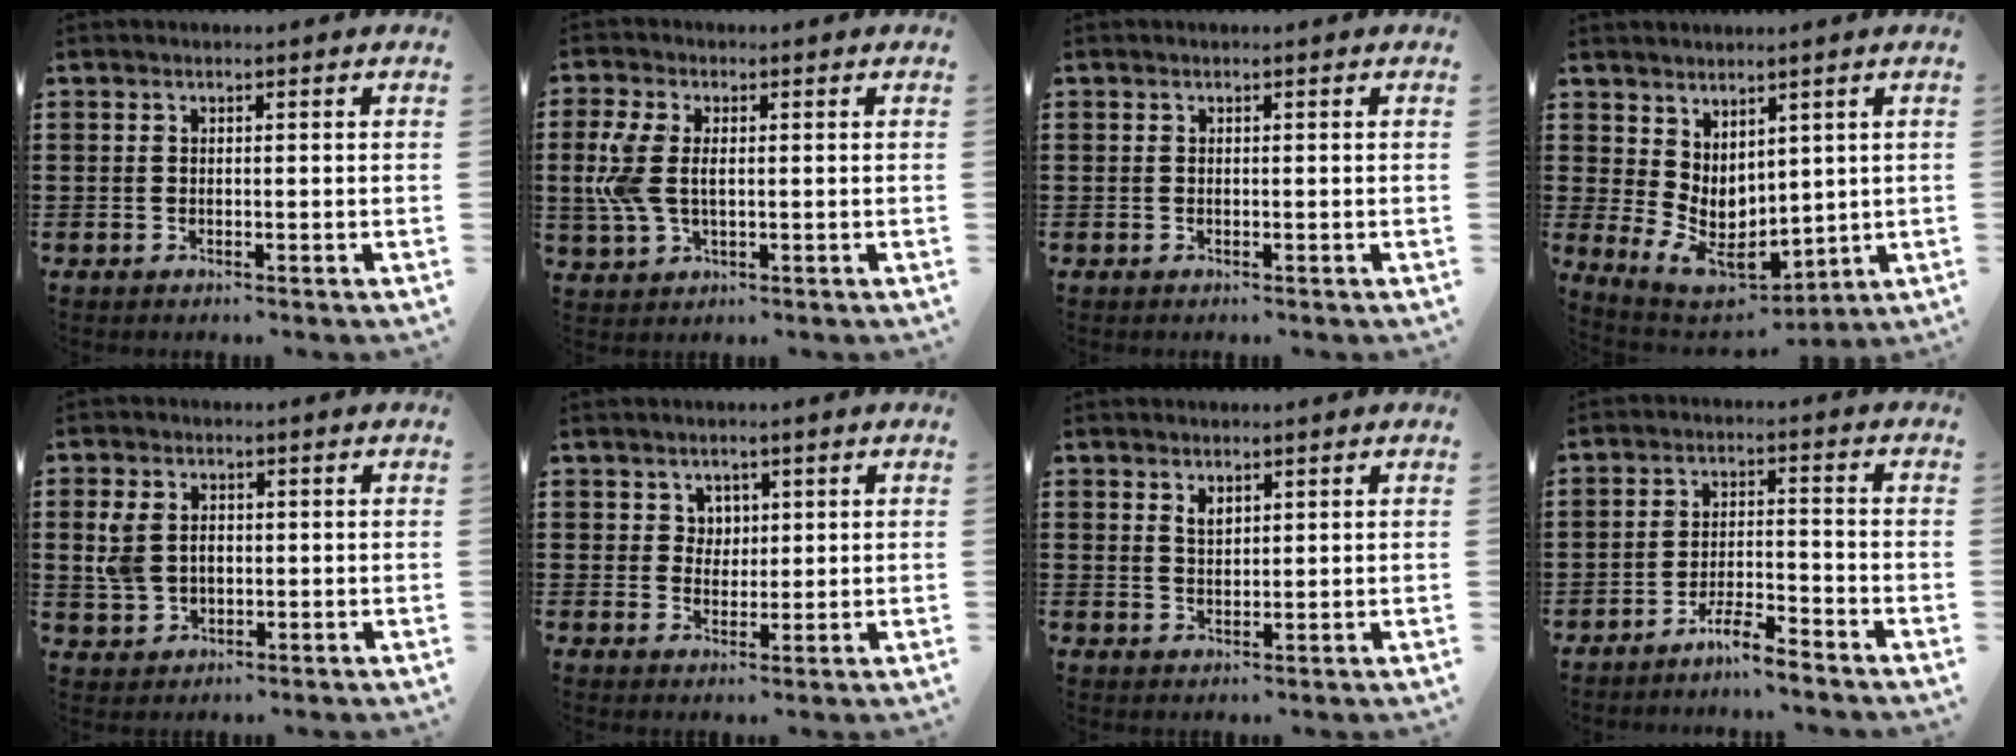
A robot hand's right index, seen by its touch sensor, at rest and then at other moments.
{"total": 6.3, "force": [0.4, 3.6, 5.2], "torque": [-0.137, -0.001, -0.002]}
{"total": 0.0}
{"total": 6.2, "force": [1.7, 4.5, 3.9], "torque": [-0.088, -0.014, 0.040]}
{"total": 4.5, "force": [0.5, 3.5, 2.8], "torque": [-0.079, 0.007, 0.003]}
{"total": 2.8, "force": [1.3, 2.4, 0.6], "torque": [-0.014, 0.007, 0.020]}
{"total": 1.9, "force": [1.3, 1.1, 0.9], "torque": [-0.021, 0.003, 0.024]}
{"total": 4.6, "force": [-4.3, 0.2, 1.8], "torque": [-0.047, 0.001, -0.086]}